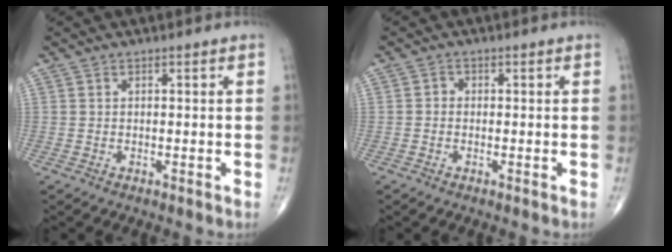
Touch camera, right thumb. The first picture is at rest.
{"total": 1.0, "force": [-0.3, 0.9, 0.5], "torque": [0.000, 0.003, -0.010]}